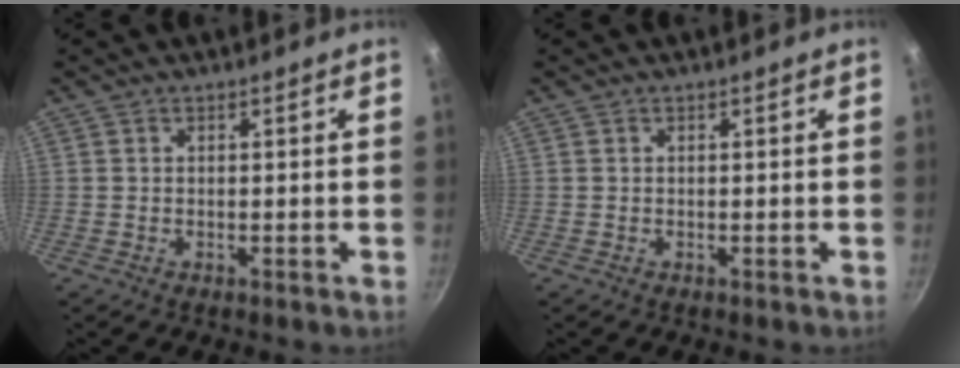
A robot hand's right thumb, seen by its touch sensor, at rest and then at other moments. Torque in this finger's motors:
{"motor_torque": [0.00, 0.00, 0.18, 0.00, 0.00]}